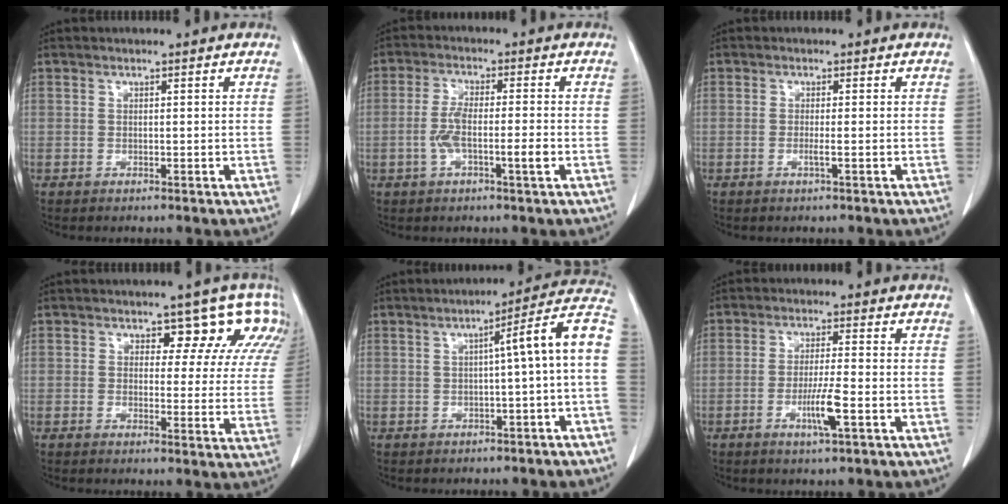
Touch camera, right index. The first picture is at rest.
{"total": 5.4, "force": [-1.6, 0.6, 5.1], "torque": [-0.109, 0.008, -0.027]}
{"total": 1.2, "force": [-0.5, -0.3, 1.0], "torque": [-0.020, -0.002, -0.009]}
{"total": 9.5, "force": [6.0, 5.2, 5.3], "torque": [-0.040, 0.007, 0.045]}
{"total": 9.1, "force": [-0.7, -0.5, 9.1], "torque": [-0.112, 0.028, -0.017]}
{"total": 5.3, "force": [-2.1, -0.1, 4.9], "torque": [-0.091, -0.009, -0.038]}